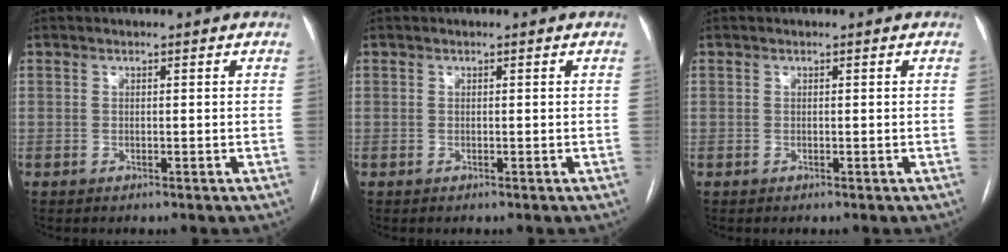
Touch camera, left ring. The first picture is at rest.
{"total": 0.0}
{"total": 0.0}